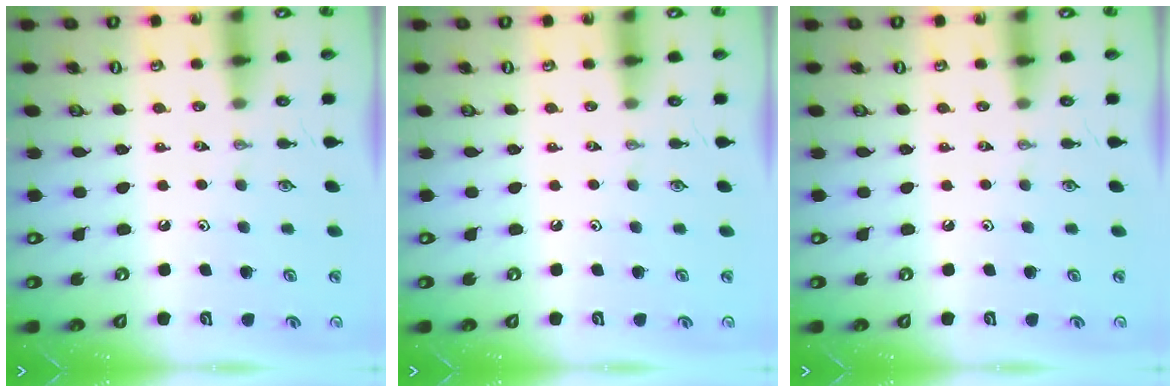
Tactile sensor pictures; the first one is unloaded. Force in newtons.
{"total": 0.0}
{"total": 0.0}